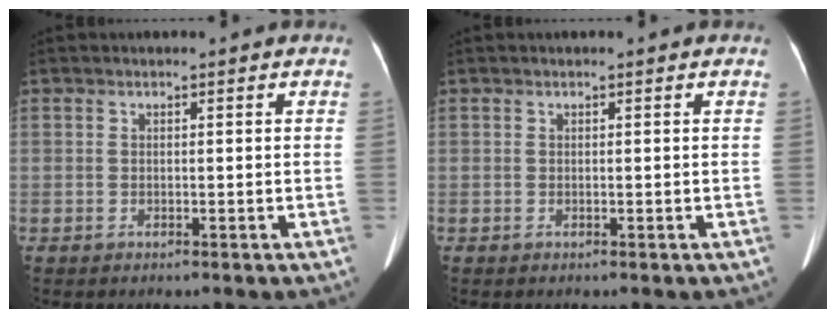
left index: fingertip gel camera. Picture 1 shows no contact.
{"total": 0.0}